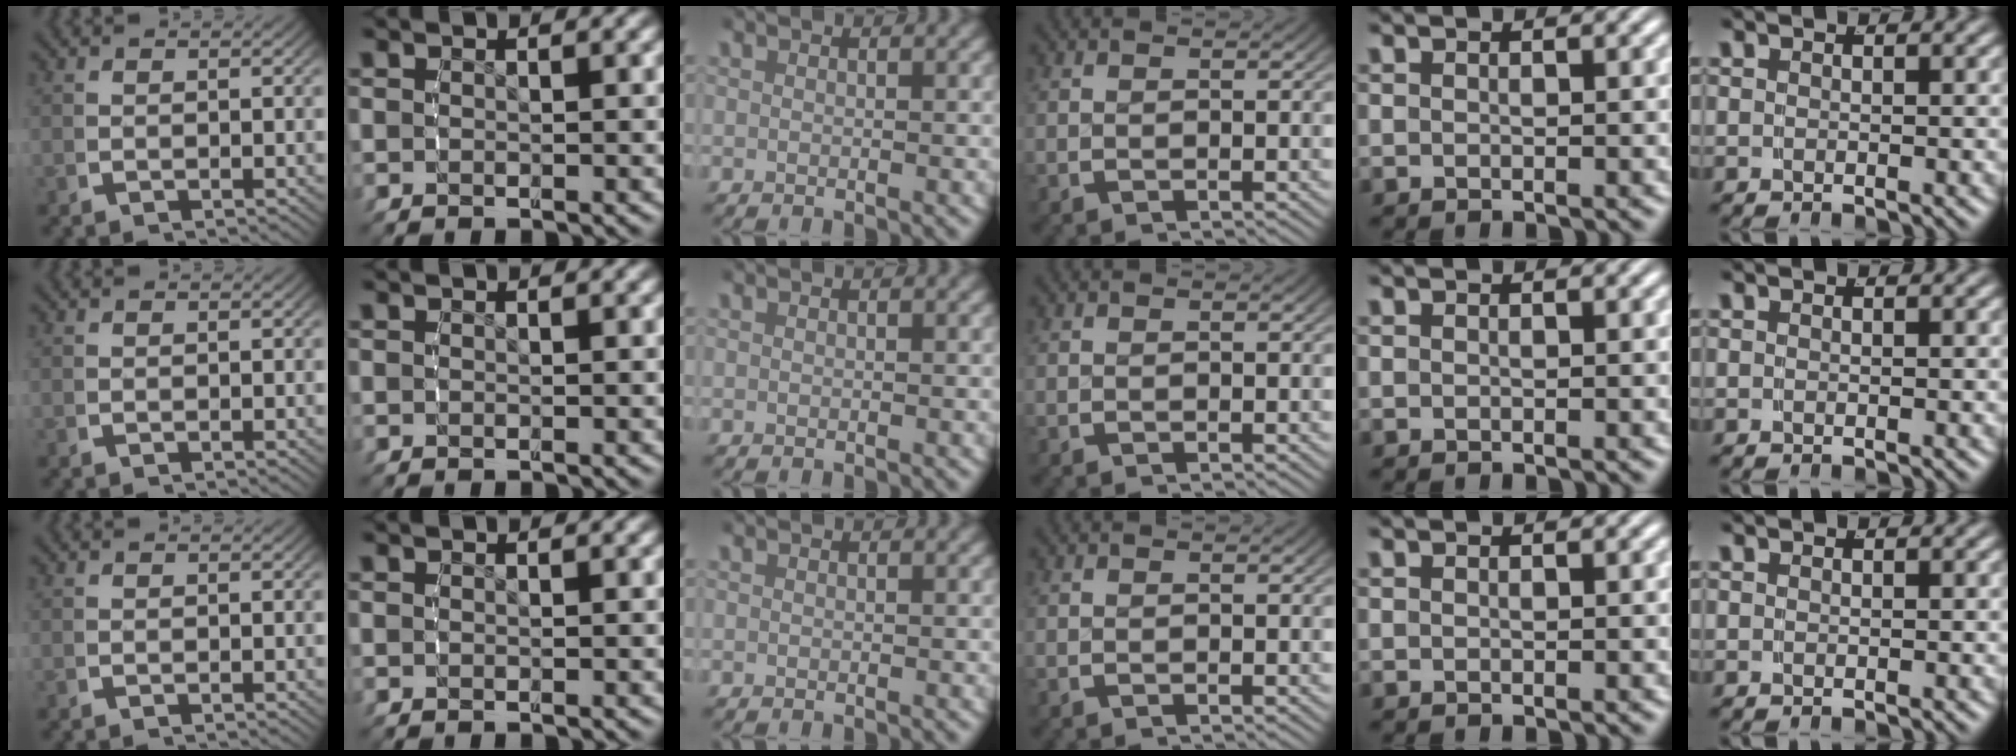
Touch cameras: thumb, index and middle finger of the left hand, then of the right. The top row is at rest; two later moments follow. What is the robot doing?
{"motion": "reach", "object": "shirt"}